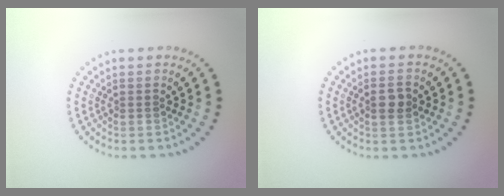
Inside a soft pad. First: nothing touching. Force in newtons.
{"total": 1.8, "press": 1.8, "slide": 0.4}